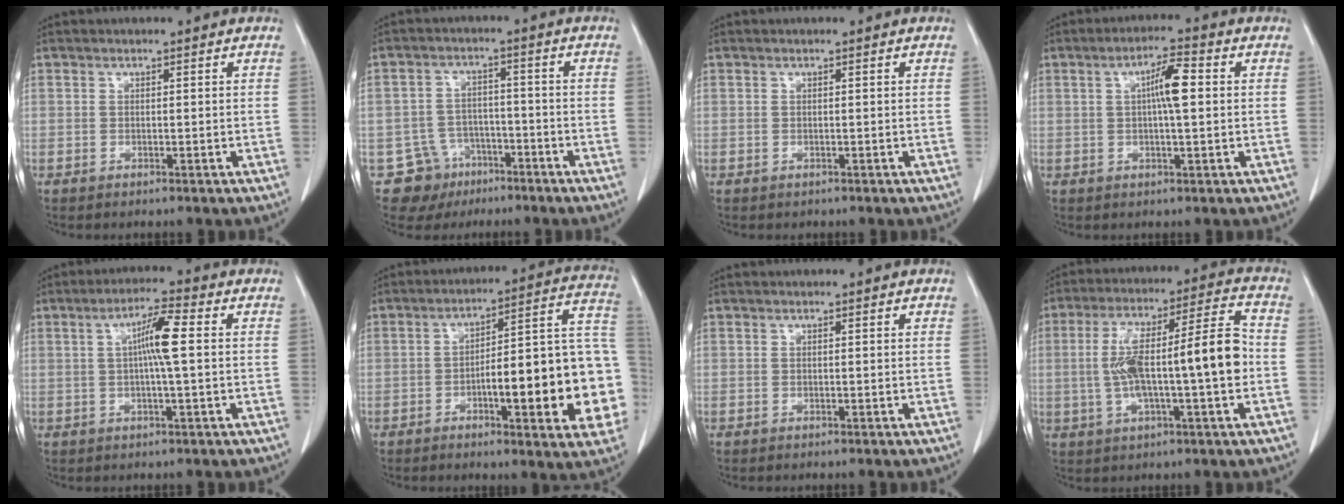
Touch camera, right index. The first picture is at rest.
{"total": 7.2, "force": [-4.1, 5.9, 0.2], "torque": [0.003, 0.015, -0.057]}
{"total": 0.0}
{"total": 5.7, "force": [0.9, 0.7, 5.6], "torque": [-0.096, 0.010, 0.012]}
{"total": 6.3, "force": [0.8, 0.0, 6.2], "torque": [-0.111, 0.008, 0.010]}
{"total": 20.9, "force": [-4.7, 4.0, 20.0], "torque": [-0.192, 0.036, -0.054]}
{"total": 0.0}
{"total": 15.2, "force": [-1.0, 2.0, 15.1], "torque": [-0.263, 0.030, -0.015]}